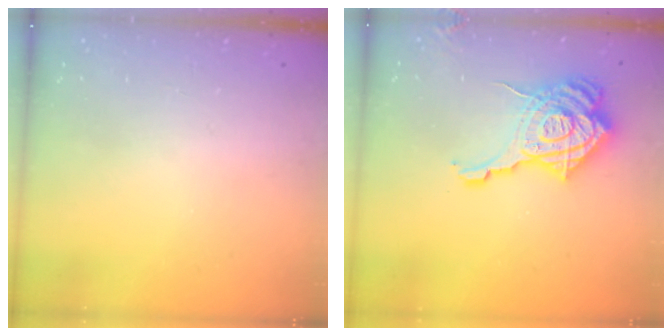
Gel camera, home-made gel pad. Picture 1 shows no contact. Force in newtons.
{"total": 23.7, "press": 23.6, "slide": 2.4}